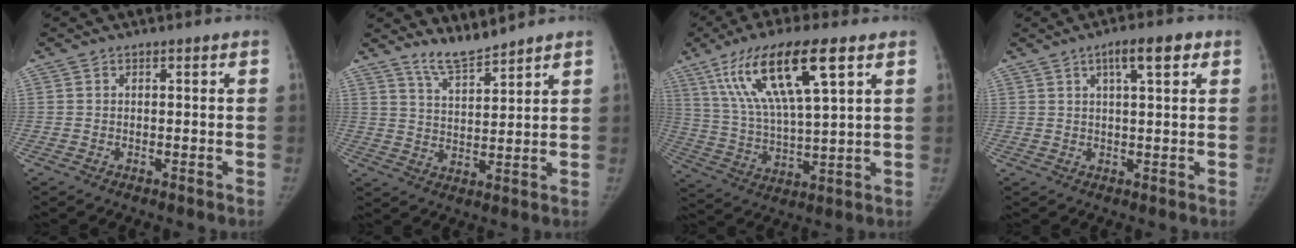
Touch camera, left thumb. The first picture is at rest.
{"total": 5.5, "force": [5.2, 0.2, 1.6], "torque": [-0.027, -0.044, 0.106]}
{"total": 18.1, "force": [8.8, 4.3, 15.2], "torque": [-0.292, -0.018, 0.166]}
{"total": 6.0, "force": [2.9, 1.7, 5.0], "torque": [-0.072, 0.000, 0.043]}